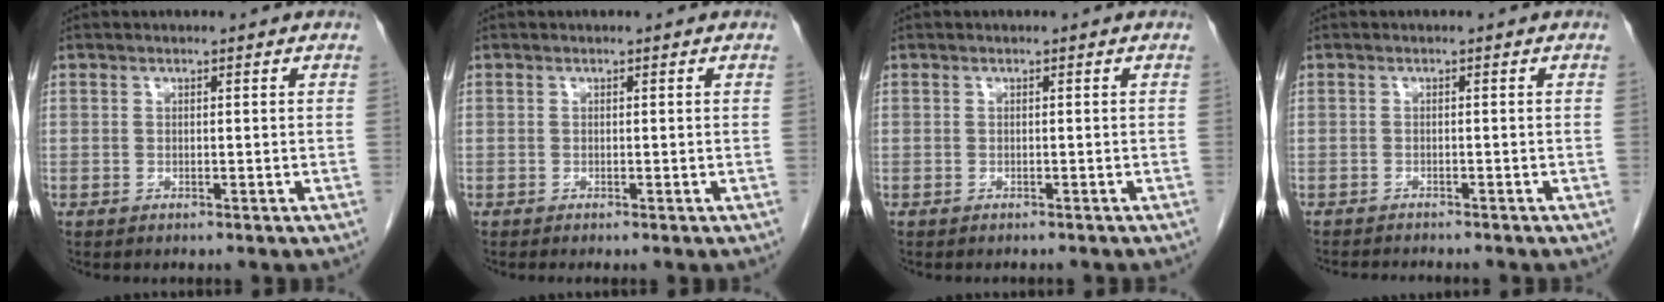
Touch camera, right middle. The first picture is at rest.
{"total": 0.0}
{"total": 2.5, "force": [-2.2, 0.5, 0.9], "torque": [-0.016, -0.003, -0.024]}
{"total": 3.8, "force": [-3.7, 0.3, 1.1], "torque": [-0.013, -0.011, -0.055]}